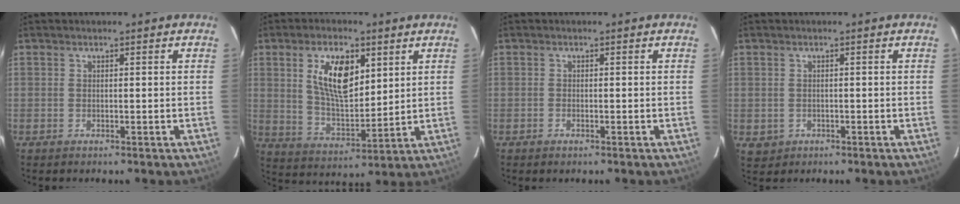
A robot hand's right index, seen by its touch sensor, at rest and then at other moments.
{"total": 12.4, "force": [4.8, 5.9, 9.8], "torque": [-0.172, 0.008, 0.096]}
{"total": 0.8, "force": [-0.6, 0.4, 0.3], "torque": [-0.005, -0.002, -0.011]}
{"total": 2.6, "force": [-0.6, 2.5, 0.5], "torque": [-0.013, -0.002, -0.001]}